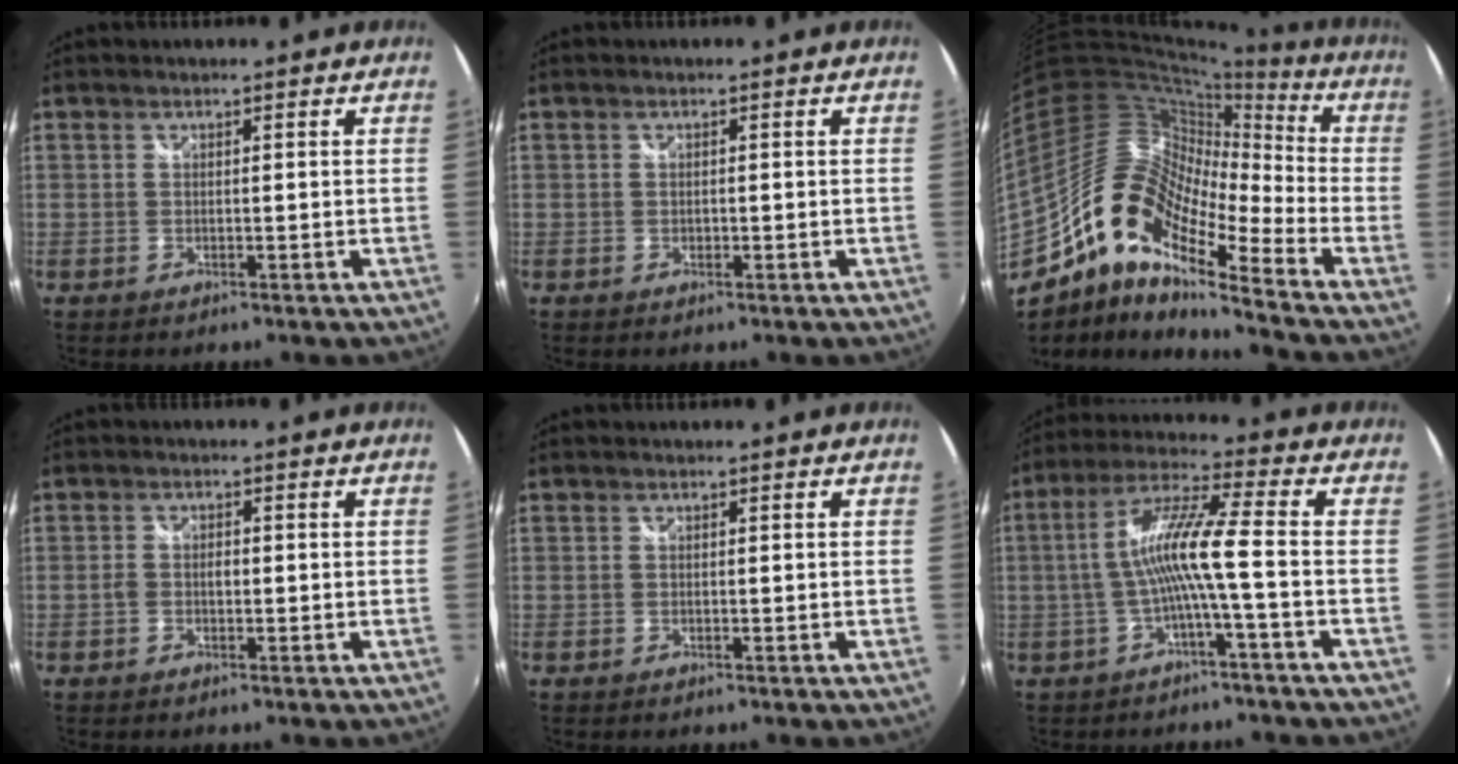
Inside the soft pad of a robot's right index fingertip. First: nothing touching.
{"total": 0.5, "force": [-0.1, 0.5, 0.1], "torque": [-0.002, -0.001, -0.001]}
{"total": 17.1, "force": [-9.9, 5.5, 12.8], "torque": [-0.213, -0.001, -0.208]}
{"total": 1.8, "force": [-0.5, 1.1, 1.3], "torque": [-0.027, 0.003, -0.011]}
{"total": 0.0}
{"total": 9.4, "force": [-2.2, -0.7, 9.2], "torque": [-0.186, 0.012, -0.036]}